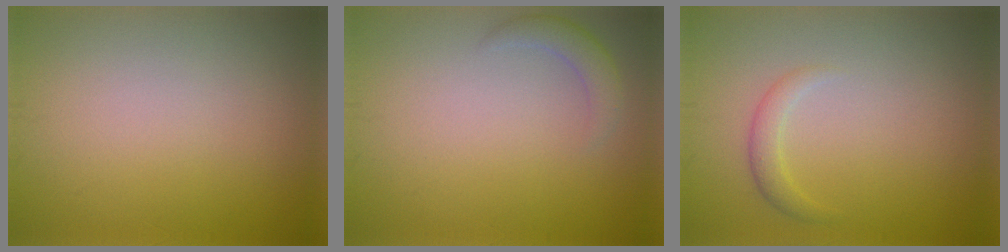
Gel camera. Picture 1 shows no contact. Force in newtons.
{"total": 1.8, "press": 1.8, "slide": 0.1}
{"total": 1.5, "press": 1.5, "slide": 0.0}